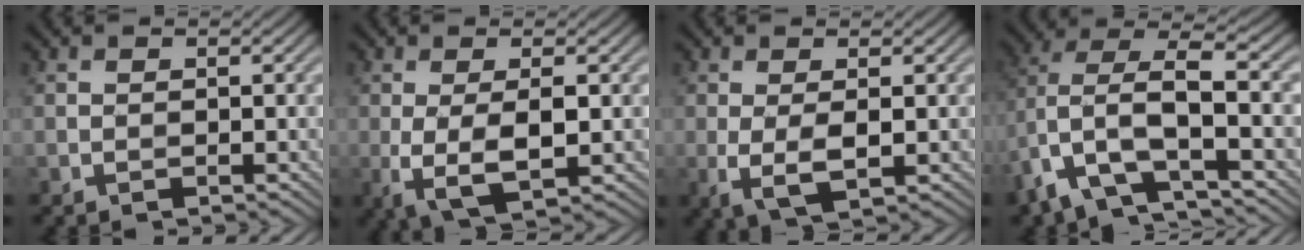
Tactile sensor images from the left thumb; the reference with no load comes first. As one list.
[{"total": 5.3, "force": [-0.5, 1.7, 5.0], "torque": [-0.105, -0.008, -0.007]}, {"total": 3.7, "force": [-0.1, 1.1, 3.5], "torque": [-0.078, -0.005, -0.001]}, {"total": 10.5, "force": [-3.6, 4.3, 8.9], "torque": [-0.198, 0.002, -0.081]}]